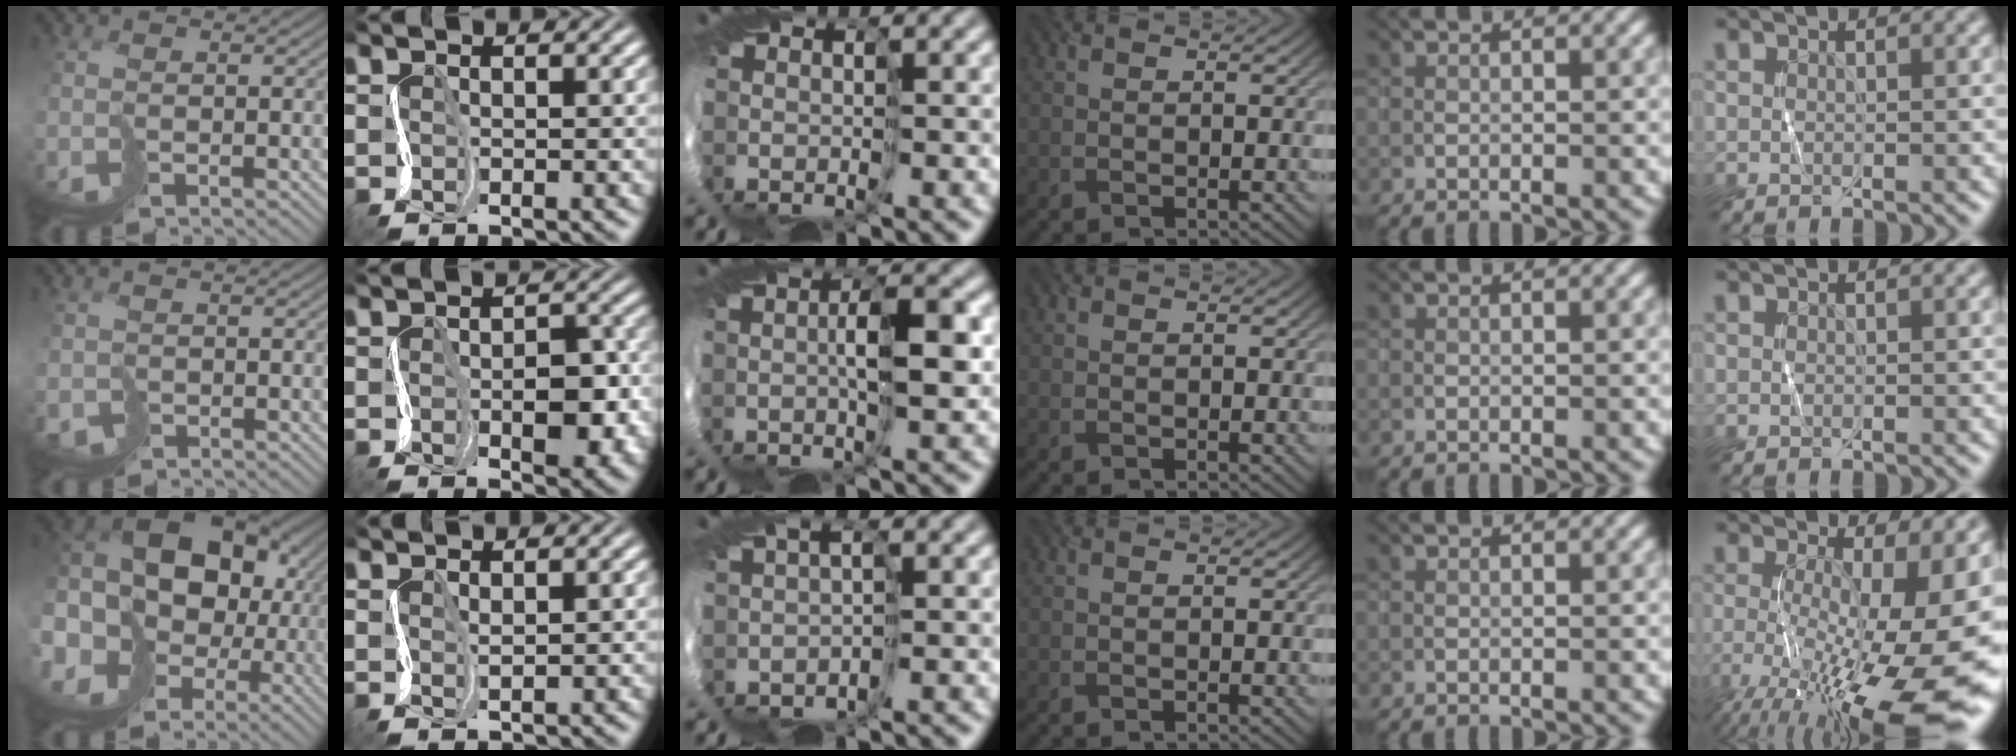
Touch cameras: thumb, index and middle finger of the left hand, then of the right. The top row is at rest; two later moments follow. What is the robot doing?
{"motion": "cut", "object": "wrapping paper"}